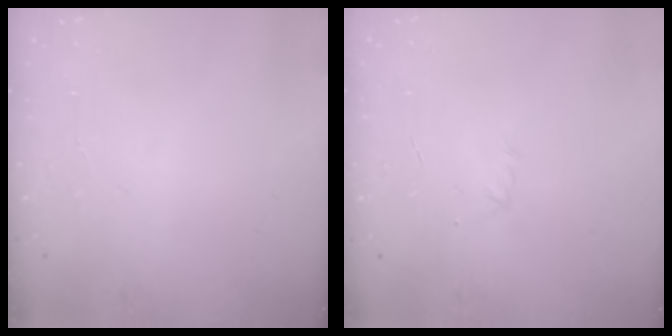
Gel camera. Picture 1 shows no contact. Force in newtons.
{"total": 2.9, "press": 2.8, "slide": 0.7}